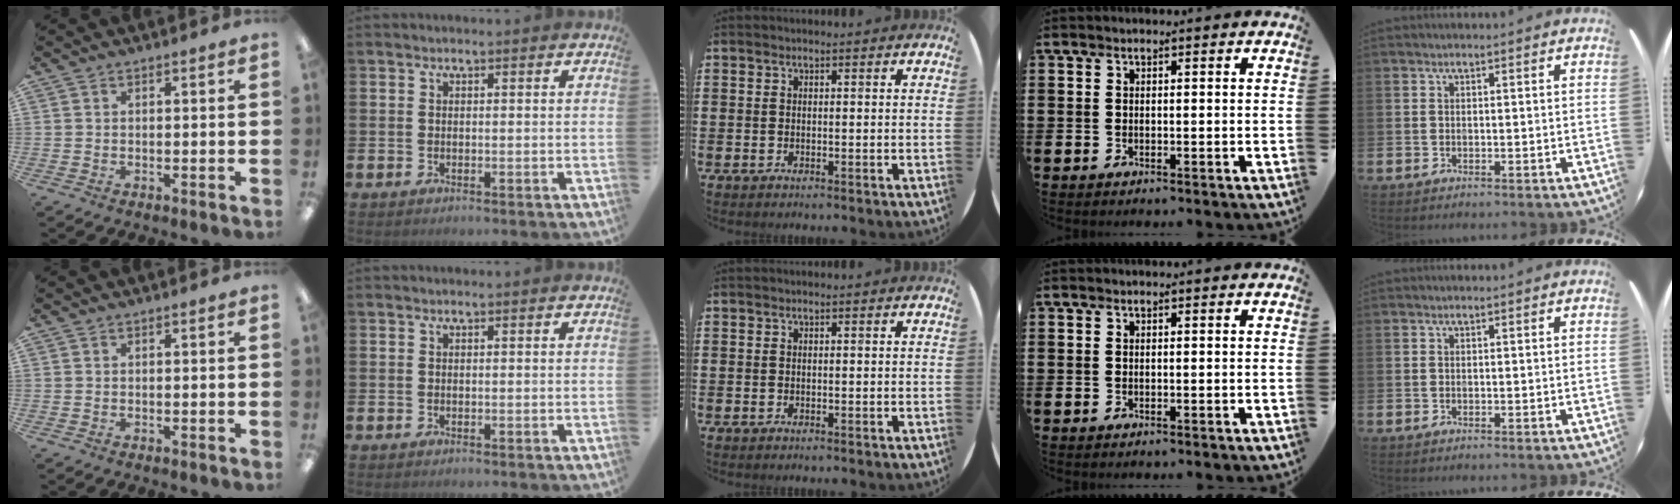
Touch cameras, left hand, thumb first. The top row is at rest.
{}